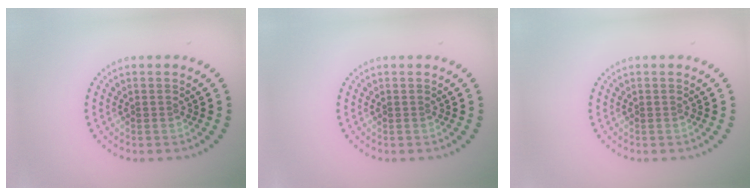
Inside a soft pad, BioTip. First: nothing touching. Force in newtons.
{"total": 0.0}
{"total": 0.0}